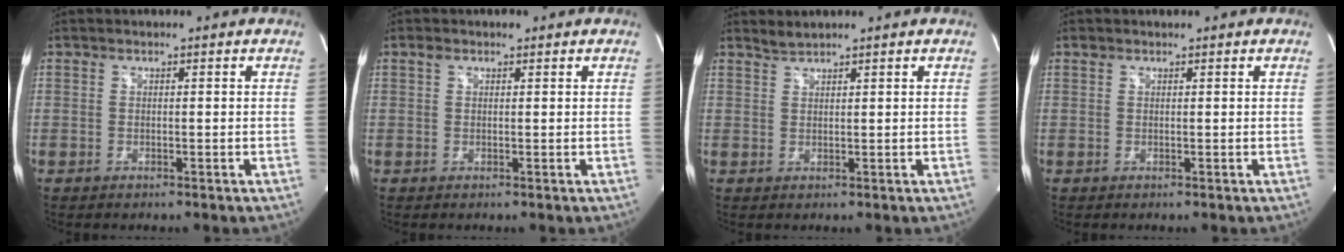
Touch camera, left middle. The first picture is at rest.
{"total": 1.4, "force": [0.9, 0.8, 0.7], "torque": [-0.018, 0.015, 0.014]}
{"total": 1.4, "force": [1.4, -0.2, 0.0], "torque": [-0.003, 0.004, 0.031]}
{"total": 0.7, "force": [0.6, 0.3, 0.2], "torque": [-0.010, 0.012, 0.012]}